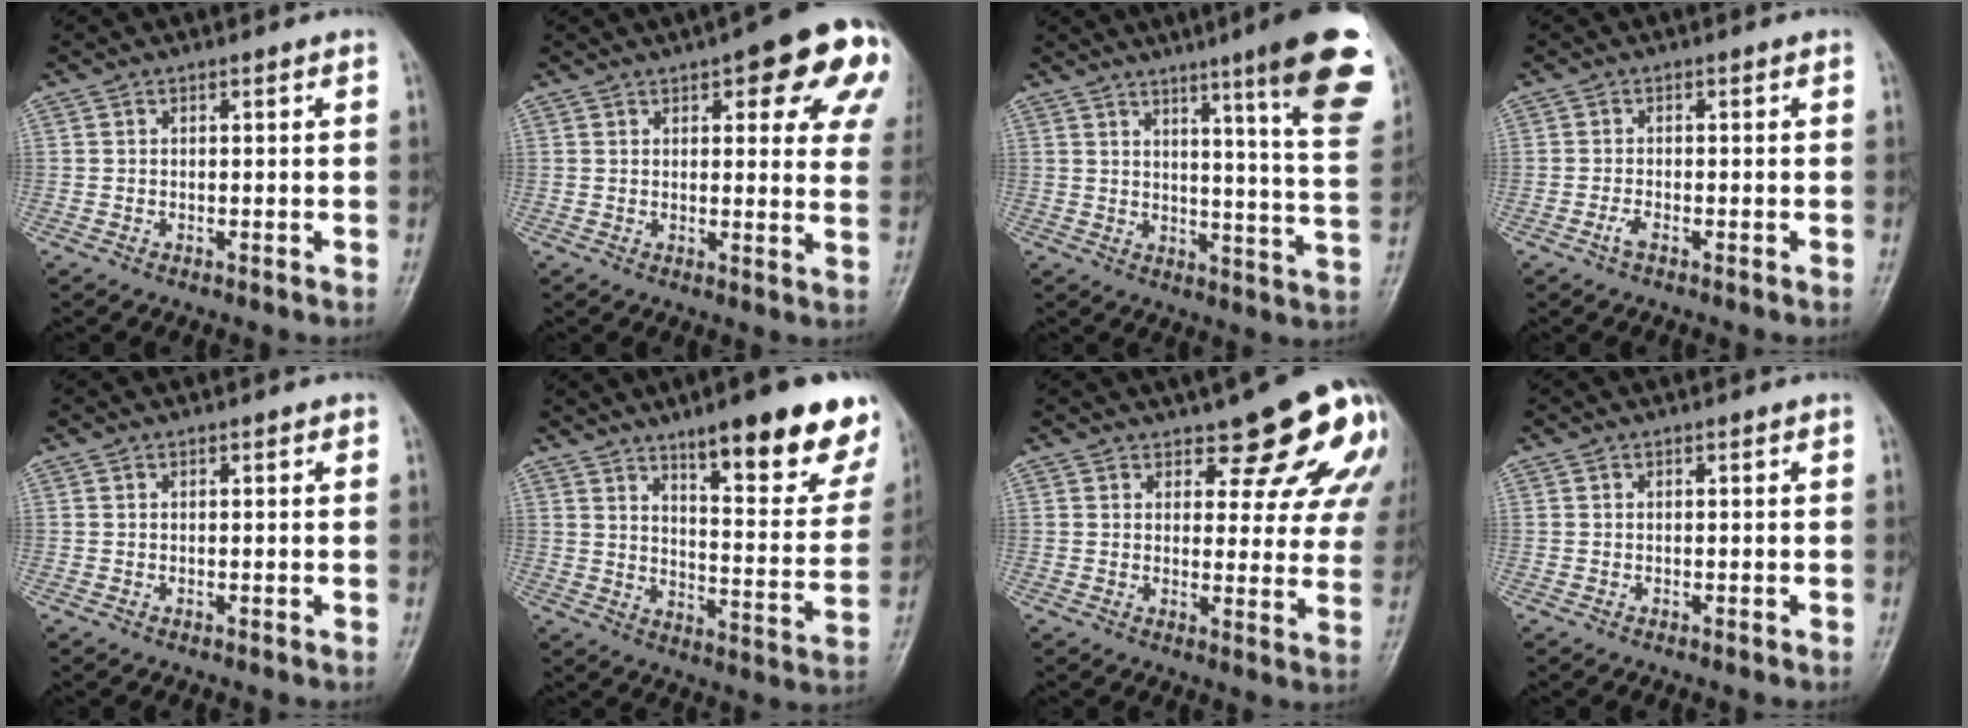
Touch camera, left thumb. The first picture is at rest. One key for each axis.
{"total": 18.1, "fx": 8.6, "fy": 6.3, "fz": 14.6, "tx": -0.144, "ty": -0.019, "tz": 0.092}
{"total": 20.2, "fx": 11.8, "fy": 1.8, "fz": 16.3, "tx": -0.186, "ty": -0.059, "tz": 0.144}
{"total": 1.4, "fx": -1.0, "fy": 0.4, "fz": 0.9, "tx": -0.029, "ty": 0.002, "tz": -0.022}
{"total": 0.5, "fx": 0.2, "fy": 0.3, "fz": 0.4, "tx": -0.002, "ty": 0.001, "tz": 0.001}
{"total": 20.4, "fx": 12.9, "fy": 4.9, "fz": 15.0, "tx": -0.164, "ty": -0.064, "tz": 0.182}
{"total": 13.0, "fx": 8.4, "fy": 4.7, "fz": 8.7, "tx": -0.067, "ty": -0.051, "tz": 0.092}
{"total": 0.0}